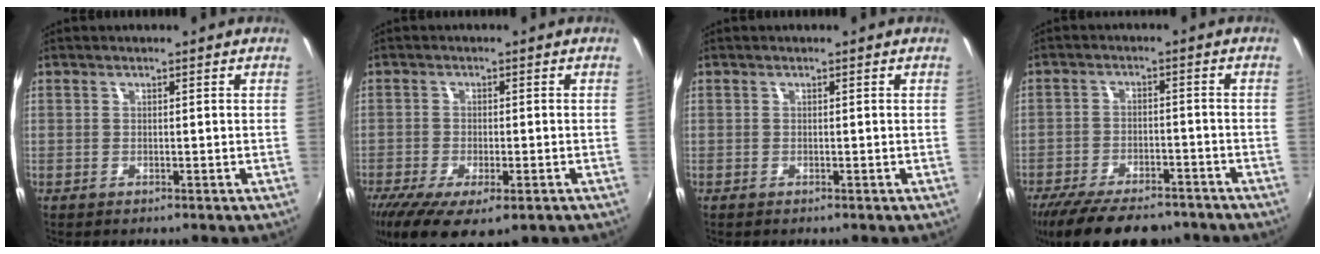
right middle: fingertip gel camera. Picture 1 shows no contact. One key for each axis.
{"total": 12.3, "fx": -7.4, "fy": 4.7, "fz": 8.7, "tx": -0.182, "ty": -0.052, "tz": -0.113}
{"total": 0.0}
{"total": 16.5, "fx": -13.0, "fy": 6.1, "fz": 8.2, "tx": -0.174, "ty": -0.027, "tz": -0.198}